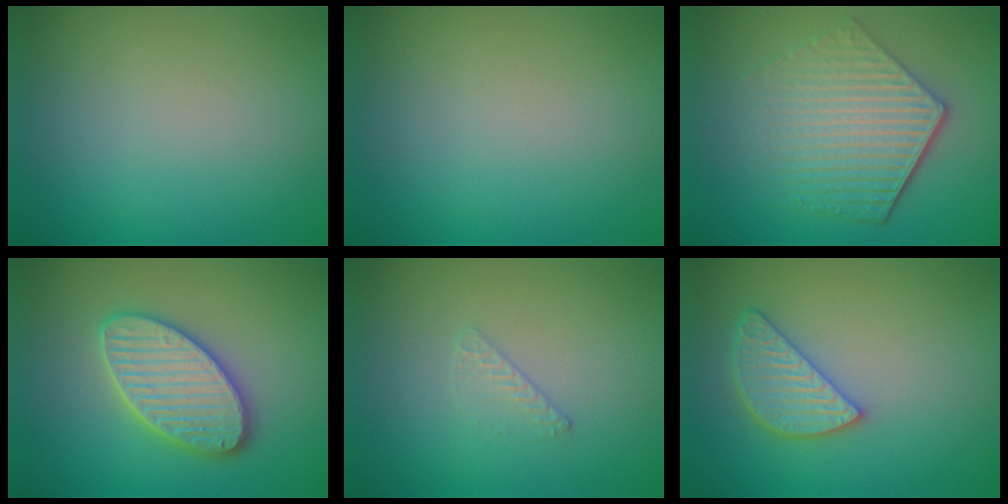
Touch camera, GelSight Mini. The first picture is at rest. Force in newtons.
{"total": 0.0}
{"total": 5.9, "press": 4.4, "slide": 3.9}
{"total": 5.8, "press": 5.8, "slide": 0.5}
{"total": 0.6, "press": 0.3, "slide": 0.5}
{"total": 3.7, "press": 3.2, "slide": 1.8}